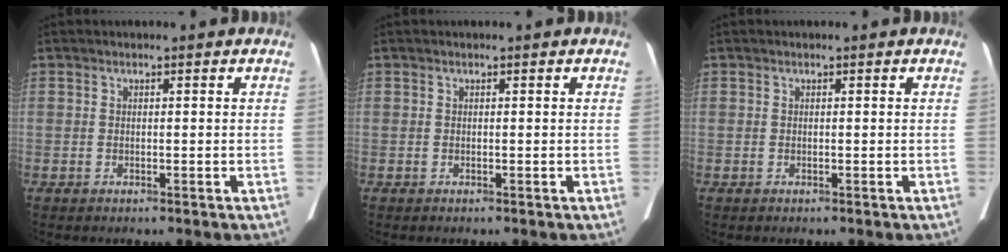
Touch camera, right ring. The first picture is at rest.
{"total": 0.0}
{"total": 0.0}